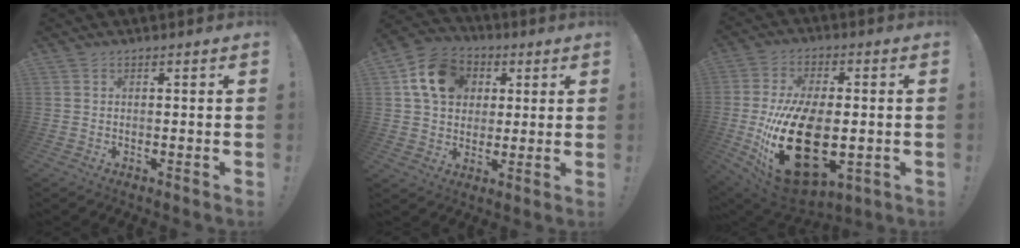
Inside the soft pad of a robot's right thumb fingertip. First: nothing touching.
{"total": 14.6, "force": [4.5, 11.7, 7.5], "torque": [-0.113, 0.004, 0.093]}
{"total": 26.2, "force": [-4.0, 14.4, 21.5], "torque": [-0.422, 0.001, -0.049]}